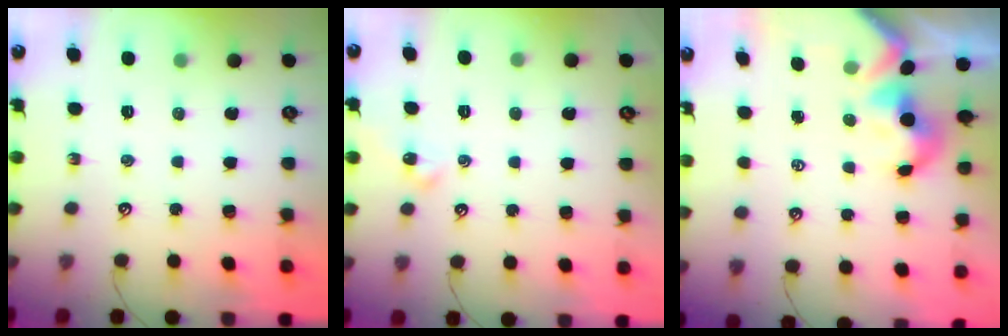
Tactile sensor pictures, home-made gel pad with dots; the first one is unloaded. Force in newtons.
{"total": 0.6, "press": 0.5, "slide": 0.3}
{"total": 1.5, "press": 1.5, "slide": 0.1}